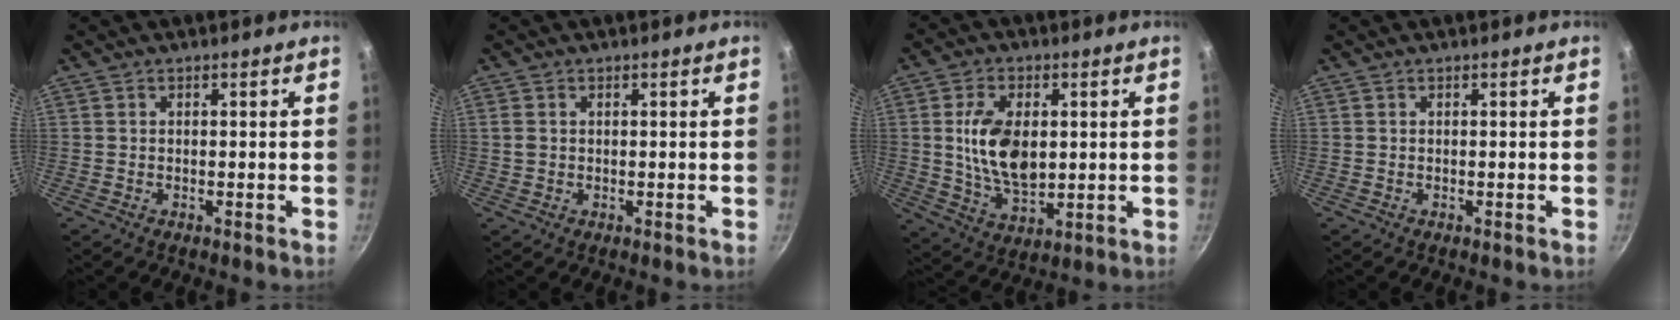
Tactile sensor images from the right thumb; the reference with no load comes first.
{"total": 1.9, "force": [0.3, 1.6, 1.0], "torque": [-0.016, 0.002, 0.006]}
{"total": 12.8, "force": [1.5, 7.6, 10.2], "torque": [-0.170, -0.011, 0.032]}
{"total": 0.0}